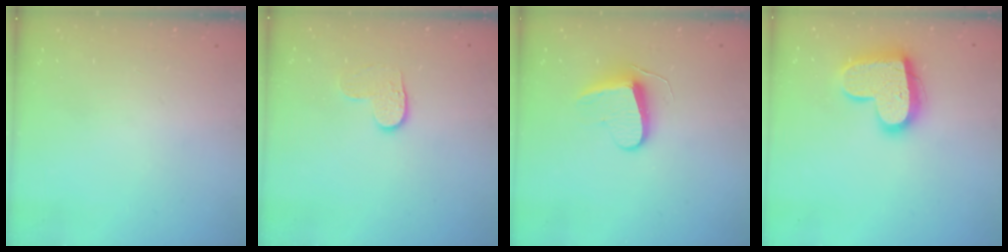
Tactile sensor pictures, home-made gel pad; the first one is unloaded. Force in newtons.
{"total": 4.0, "press": 4.0, "slide": 0.4}
{"total": 8.9, "press": 8.9, "slide": 0.7}
{"total": 16.3, "press": 16.3, "slide": 1.3}